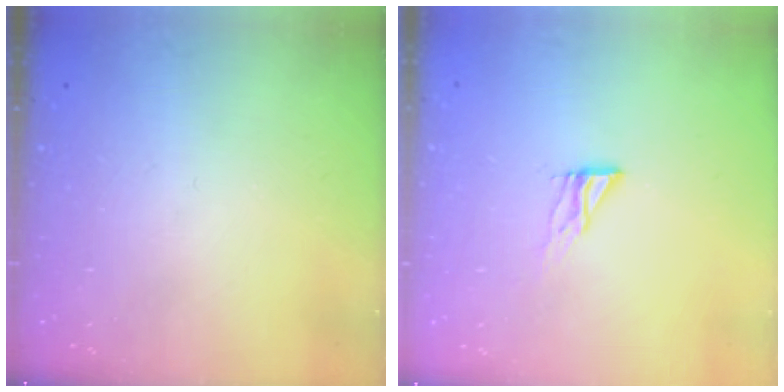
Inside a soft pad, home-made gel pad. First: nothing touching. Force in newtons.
{"total": 4.5, "press": 4.4, "slide": 0.4}